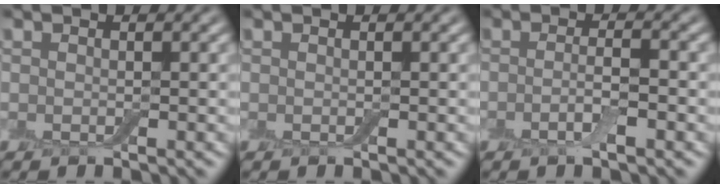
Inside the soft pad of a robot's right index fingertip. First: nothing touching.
{"total": 0.0}
{"total": 2.2, "force": [-0.8, 0.4, 2.0], "torque": [-0.038, 0.001, -0.019]}